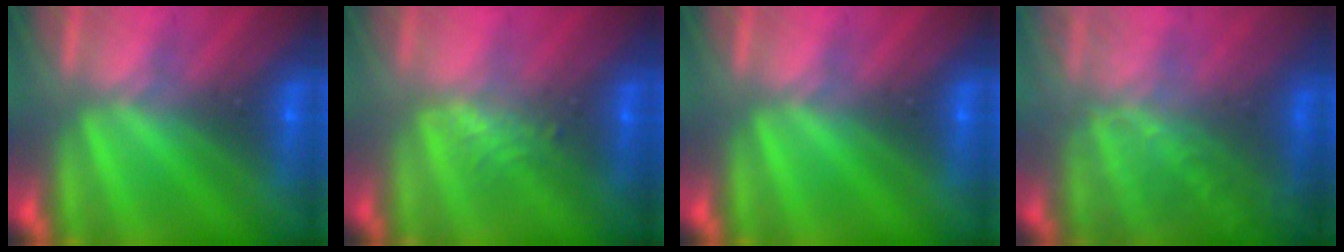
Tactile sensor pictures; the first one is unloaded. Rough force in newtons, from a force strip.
{"total": 2.4}
{"total": 0.0}
{"total": 8.3}